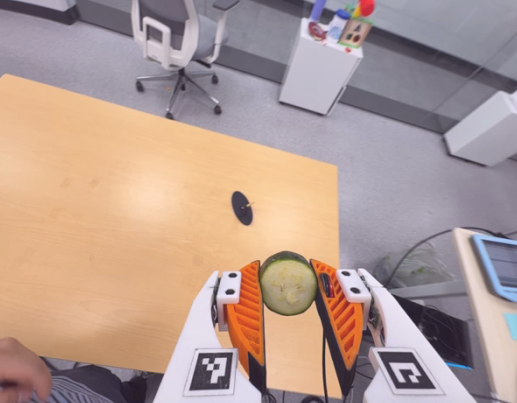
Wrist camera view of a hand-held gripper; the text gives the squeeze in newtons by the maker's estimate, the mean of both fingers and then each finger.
{"total": 11.3, "left": 11.9, "right": 10.8}